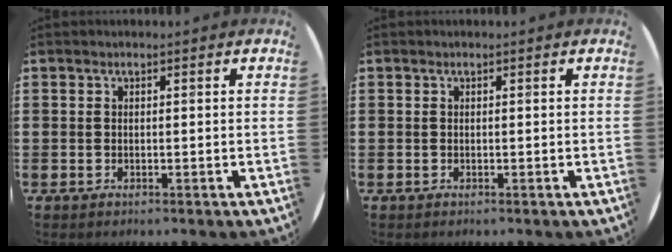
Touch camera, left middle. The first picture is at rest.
{"total": 0.0}